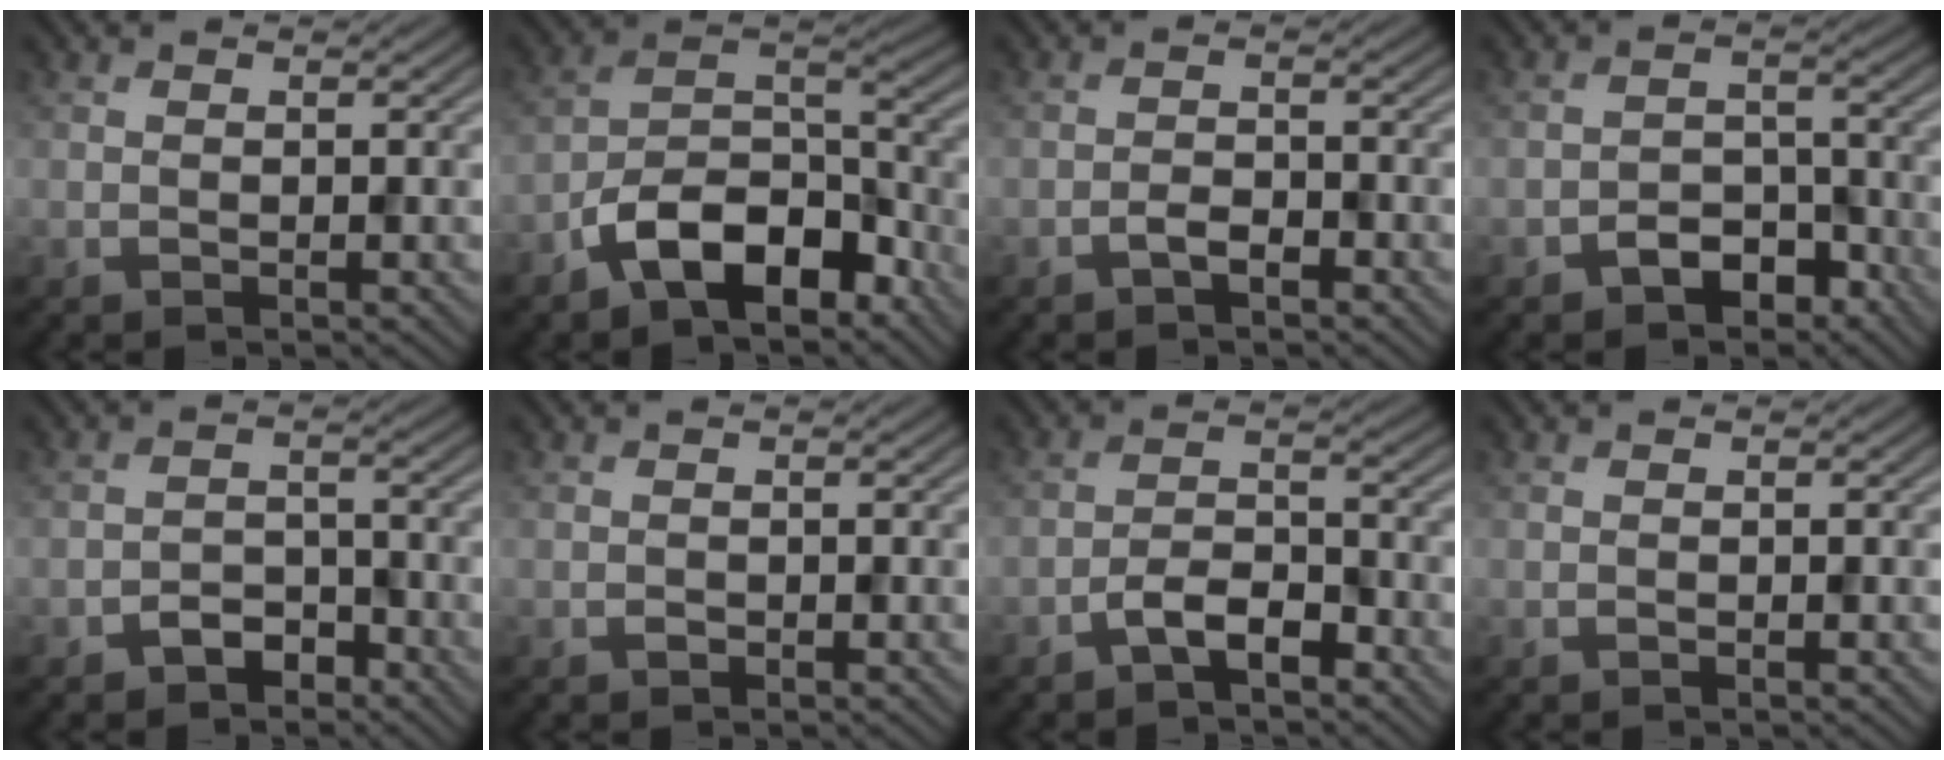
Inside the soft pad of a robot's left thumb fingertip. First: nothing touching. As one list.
[{"total": 10.0, "force": [-6.3, 4.8, 6.1], "torque": [-0.098, 0.007, -0.135]}, {"total": 2.1, "force": [-1.4, 0.8, 1.3], "torque": [-0.023, 0.004, -0.029]}, {"total": 4.6, "force": [-3.1, 2.6, 2.2], "torque": [-0.035, 0.006, -0.056]}, {"total": 3.1, "force": [-2.3, 1.7, 1.2], "torque": [-0.018, 0.006, -0.049]}, {"total": 0.5, "force": [-0.3, 0.4, 0.2], "torque": [-0.001, -0.002, -0.006]}, {"total": 4.2, "force": [-2.8, 1.6, 2.6], "torque": [-0.045, 0.009, -0.062]}, {"total": 0.0}]